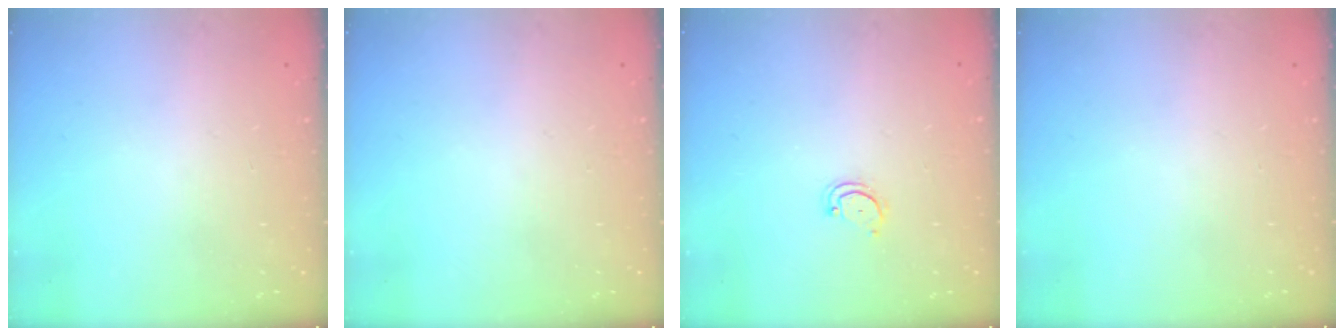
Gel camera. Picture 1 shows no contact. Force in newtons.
{"total": 0.0}
{"total": 2.8, "press": 2.8, "slide": 0.3}
{"total": 0.0}